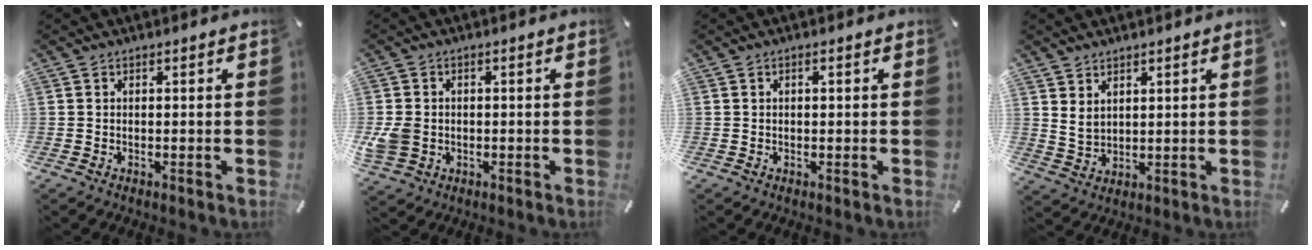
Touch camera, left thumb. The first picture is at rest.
{"total": 5.5, "force": [-0.8, 4.7, 2.7], "torque": [-0.068, 0.006, -0.012]}
{"total": 0.8, "force": [0.2, 0.5, 0.7], "torque": [-0.013, 0.003, 0.002]}
{"total": 4.1, "force": [2.8, 2.8, 1.1], "torque": [-0.029, -0.005, 0.055]}